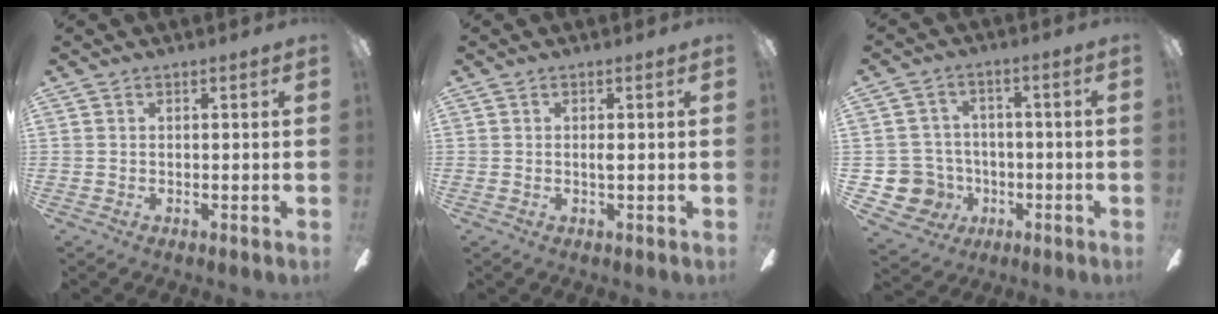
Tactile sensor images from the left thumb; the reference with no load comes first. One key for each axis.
{"total": 0.9, "fx": 0.1, "fy": 0.1, "fz": 0.9, "tx": -0.020, "ty": 0.000, "tz": 0.002}
{"total": 8.2, "fx": -2.0, "fy": 7.8, "fz": 1.6, "tx": -0.073, "ty": 0.018, "tz": -0.030}